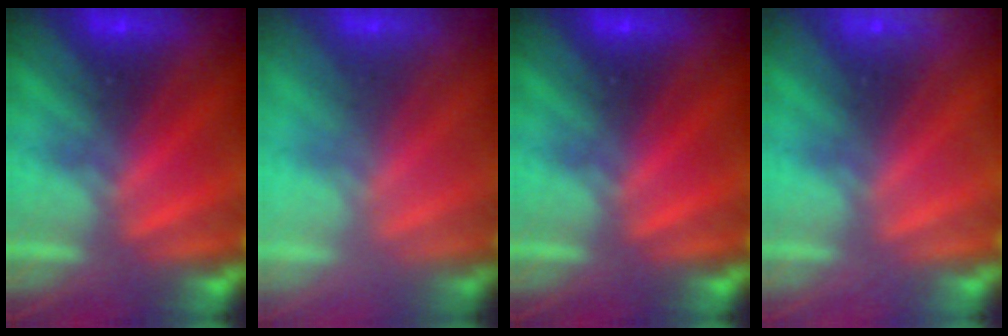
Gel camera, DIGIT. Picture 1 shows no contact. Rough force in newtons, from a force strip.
{"total": 2.0}
{"total": 0.0}
{"total": 2.3}